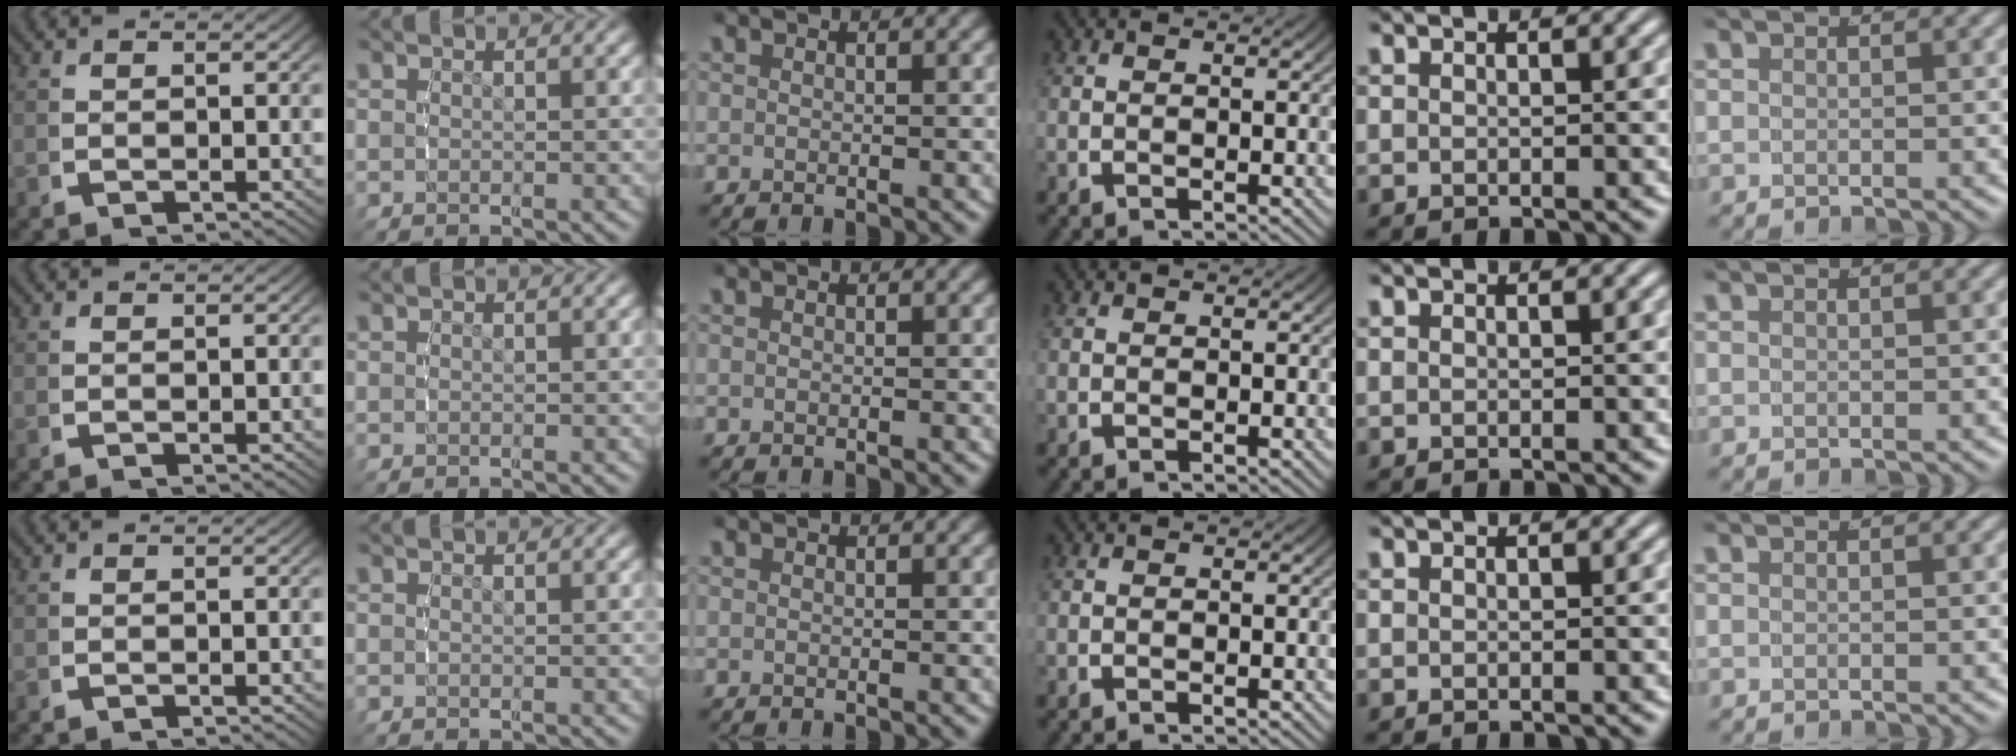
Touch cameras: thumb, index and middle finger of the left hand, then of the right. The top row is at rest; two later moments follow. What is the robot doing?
{"motion": "reach", "object": "paper"}